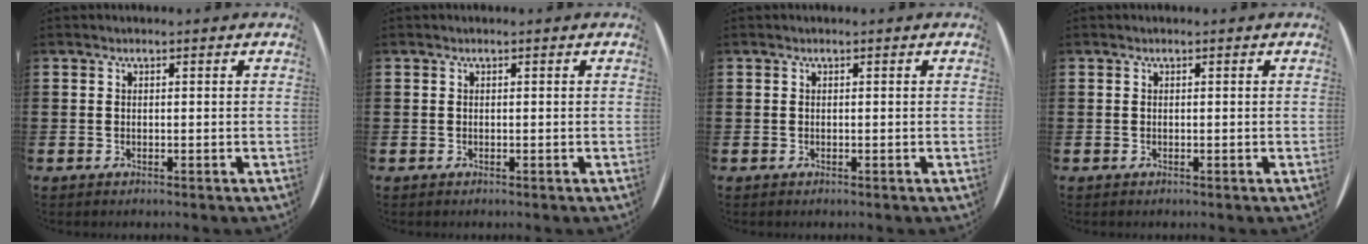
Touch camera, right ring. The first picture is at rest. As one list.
[{"total": 0.0}, {"total": 0.0}, {"total": 0.0}]